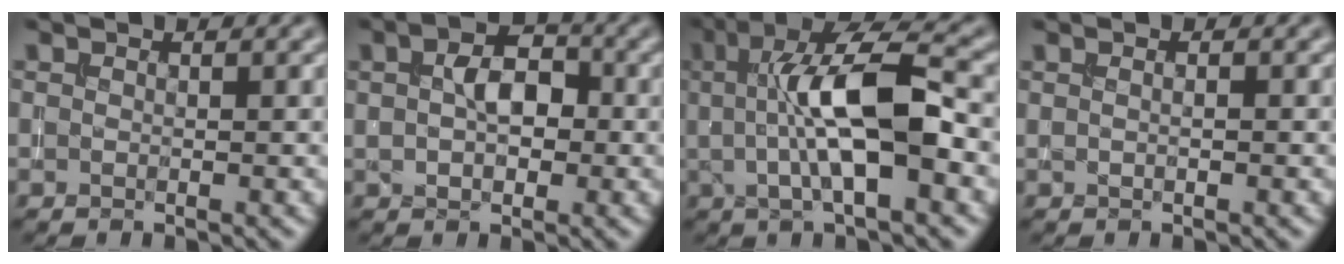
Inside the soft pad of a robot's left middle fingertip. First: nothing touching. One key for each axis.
{"total": 3.9, "fx": 0.6, "fy": 2.3, "fz": 3.0, "tx": -0.048, "ty": 0.010, "tz": 0.003}
{"total": 9.2, "fx": 0.5, "fy": 2.8, "fz": 8.7, "tx": -0.143, "ty": 0.010, "tz": 0.007}
{"total": 1.1, "fx": 0.4, "fy": 0.5, "fz": 0.9, "tx": 0.003, "ty": -0.005, "tz": -0.006}